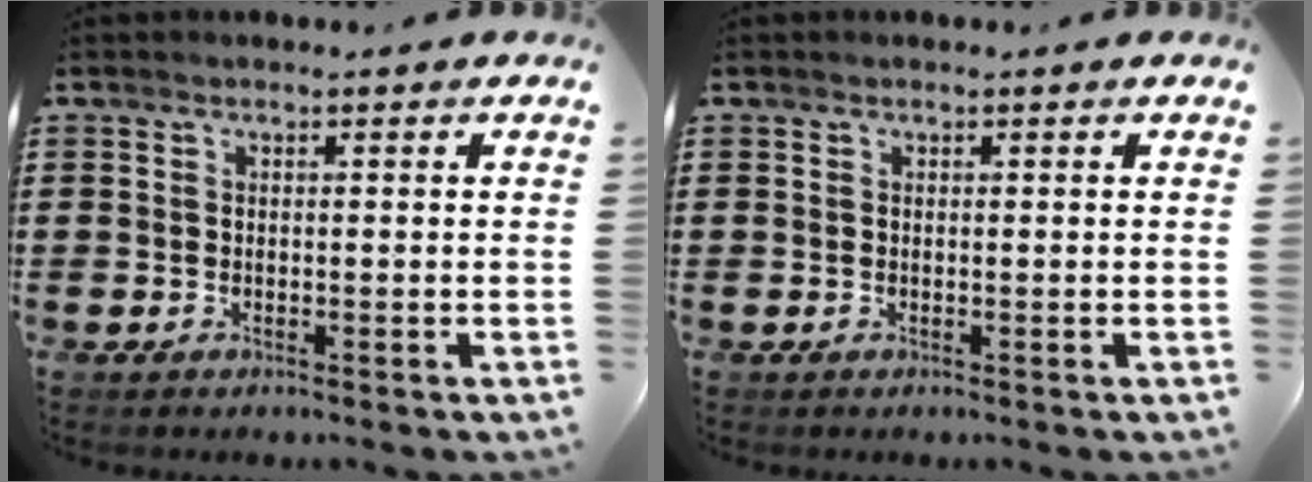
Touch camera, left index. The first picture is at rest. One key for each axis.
{"total": 0.0}